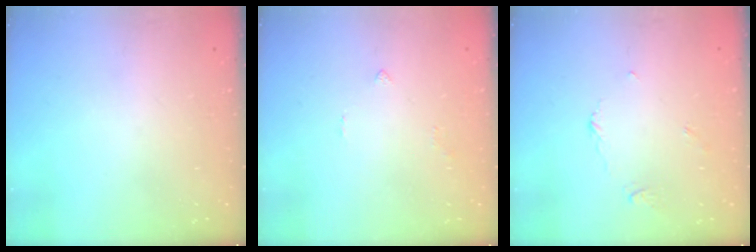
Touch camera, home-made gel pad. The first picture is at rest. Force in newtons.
{"total": 1.6, "press": 1.5, "slide": 0.6}
{"total": 2.9, "press": 2.9, "slide": 0.3}